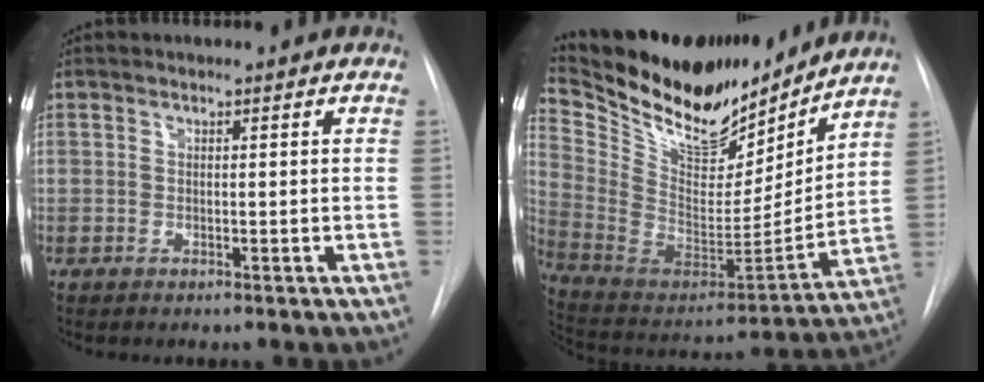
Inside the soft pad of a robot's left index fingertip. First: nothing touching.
{"total": 23.4, "force": [20.4, 6.9, 9.2], "torque": [-0.185, -0.033, 0.335]}